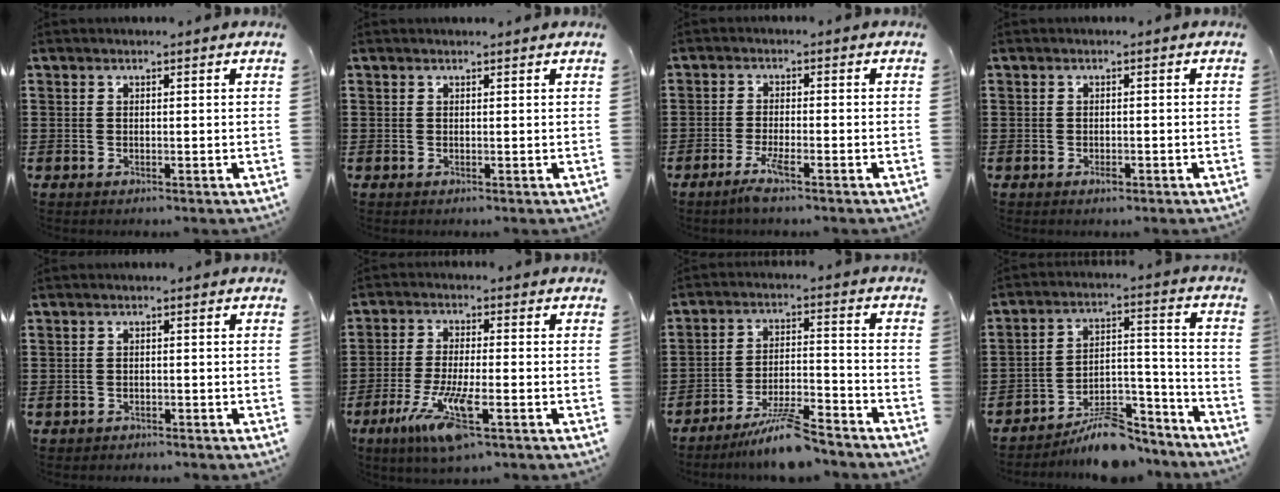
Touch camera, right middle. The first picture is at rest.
{"total": 0.0}
{"total": 3.0, "force": [-1.9, 0.2, 2.3], "torque": [-0.054, -0.006, -0.038]}
{"total": 0.7, "force": [-0.4, 0.3, 0.5], "torque": [-0.012, -0.005, -0.007]}
{"total": 0.9, "force": [-0.8, 0.2, 0.0], "torque": [-0.004, -0.001, -0.018]}
{"total": 9.6, "force": [-4.5, 2.1, 8.2], "torque": [-0.173, -0.015, -0.083]}
{"total": 8.2, "force": [-7.1, 0.7, 4.1], "torque": [-0.076, 0.001, -0.134]}
{"total": 9.6, "force": [-8.2, 3.2, 3.7], "torque": [-0.039, 0.042, -0.147]}